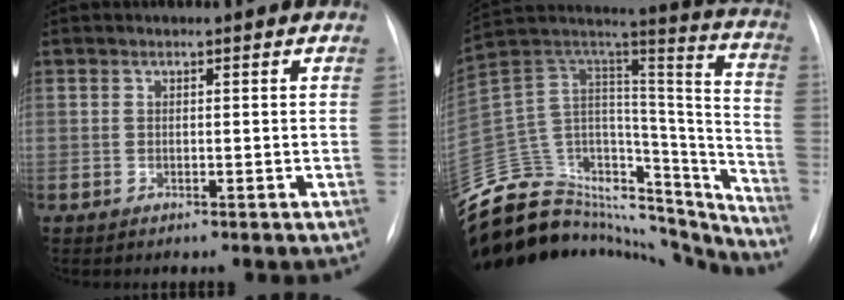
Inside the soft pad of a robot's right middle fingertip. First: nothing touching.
{"total": 34.7, "force": [-31.5, 10.3, 10.3], "torque": [-0.182, 0.028, -0.469]}